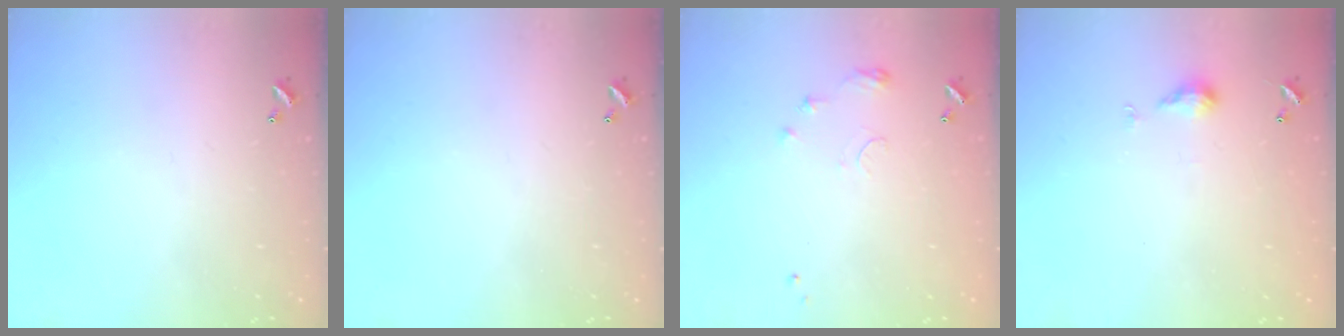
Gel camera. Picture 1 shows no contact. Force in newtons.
{"total": 0.0}
{"total": 6.3, "press": 6.3, "slide": 0.8}
{"total": 4.4, "press": 4.3, "slide": 0.7}